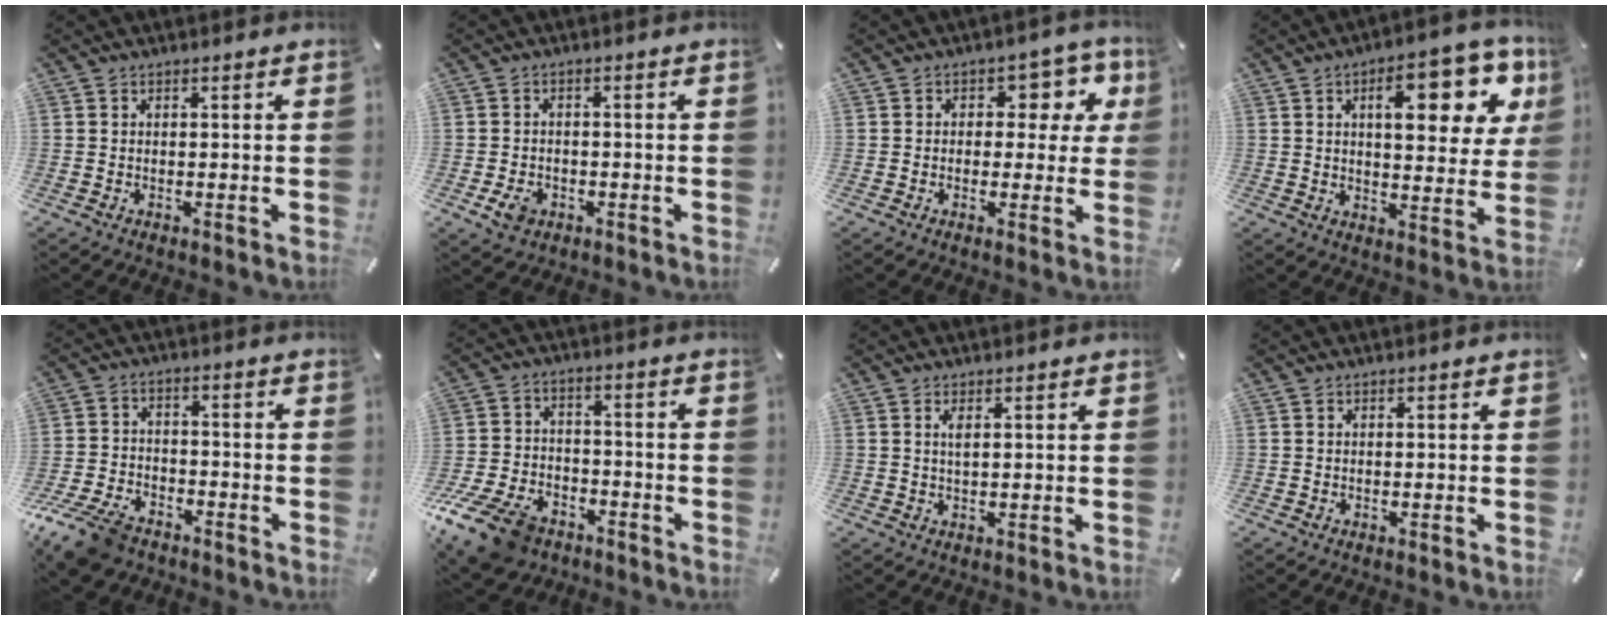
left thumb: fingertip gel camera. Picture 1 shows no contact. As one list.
[{"total": 4.1, "force": [-1.6, 3.2, 2.0], "torque": [-0.038, 0.002, -0.033]}, {"total": 7.7, "force": [2.2, 5.4, 5.1], "torque": [-0.062, -0.008, 0.031]}, {"total": 17.1, "force": [7.0, 7.2, 13.8], "torque": [-0.182, -0.019, 0.105]}, {"total": 10.0, "force": [-7.4, 5.2, 4.3], "torque": [-0.092, 0.035, -0.141]}, {"total": 13.7, "force": [-8.8, 8.0, 6.7], "torque": [-0.126, 0.061, -0.154]}, {"total": 1.9, "force": [0.7, 0.4, 1.7], "torque": [-0.043, -0.001, 0.007]}, {"total": 0.0}]